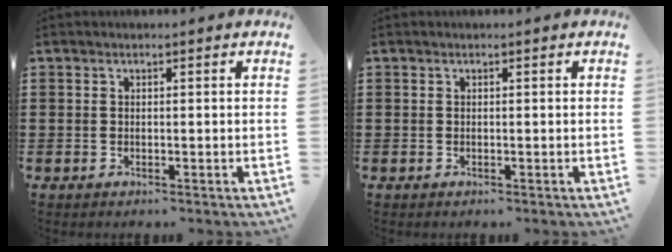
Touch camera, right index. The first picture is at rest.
{"total": 0.0}